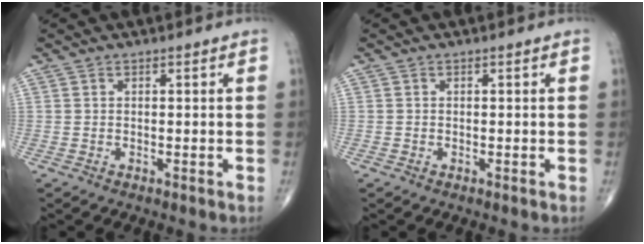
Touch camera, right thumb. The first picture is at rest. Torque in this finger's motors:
{"motor_torque": [0.35, 0.15, 0.12, 0.02, 0.01]}